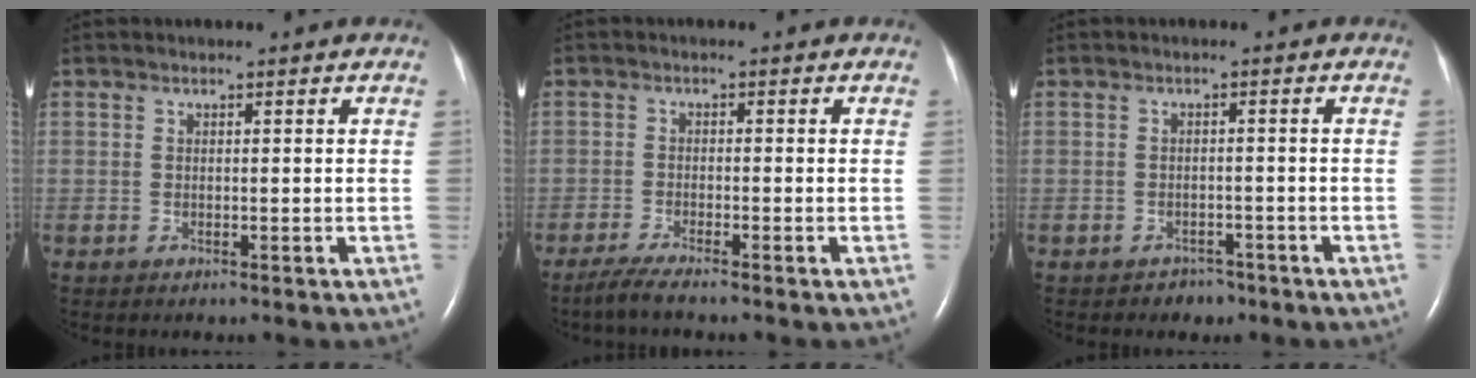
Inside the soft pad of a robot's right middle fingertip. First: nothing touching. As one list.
[{"total": 3.0, "force": [-2.5, -0.3, 1.7], "torque": [-0.041, -0.008, -0.052]}, {"total": 2.0, "force": [-1.5, 1.3, 0.0], "torque": [-0.009, 0.006, -0.019]}]